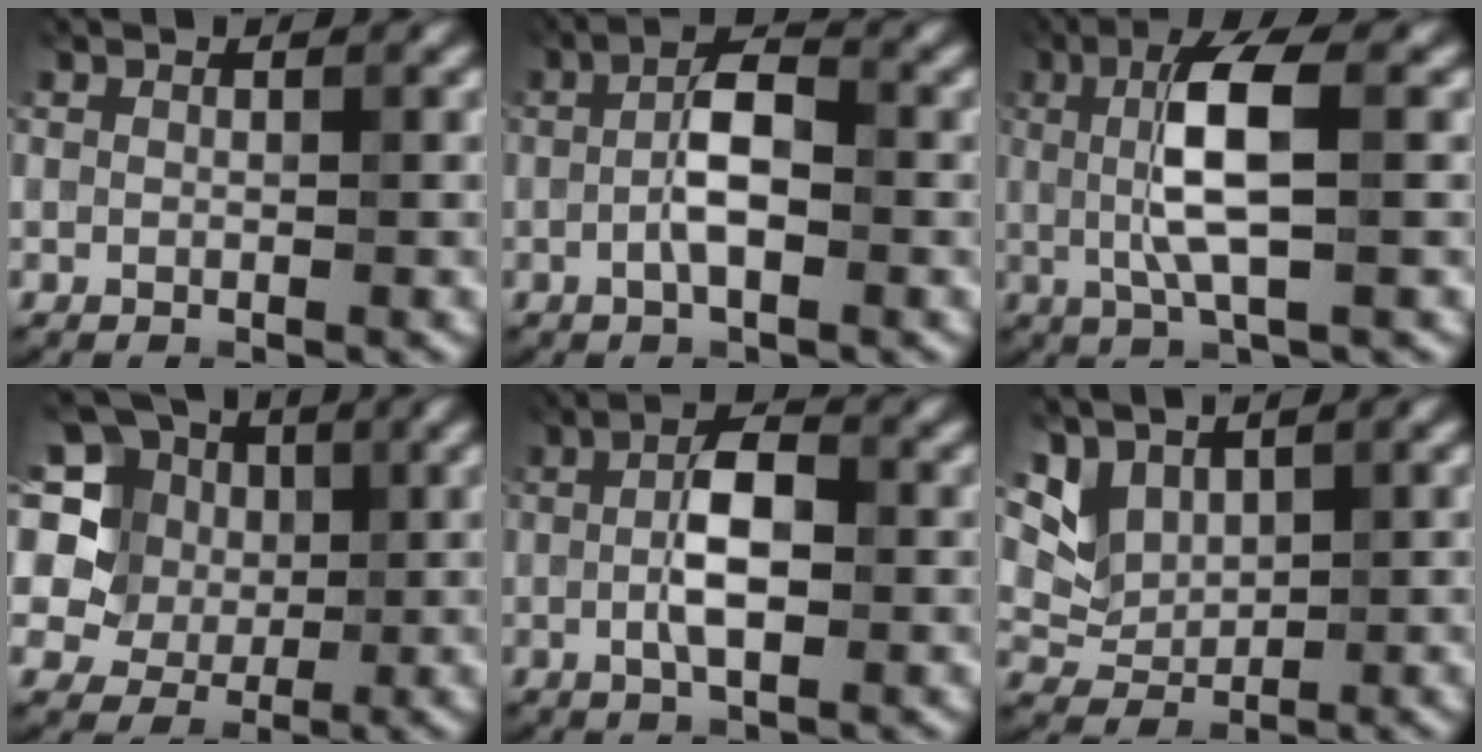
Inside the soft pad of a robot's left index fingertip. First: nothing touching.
{"total": 4.0, "force": [-0.8, 1.4, 3.7], "torque": [-0.068, 0.010, -0.022]}
{"total": 6.3, "force": [0.6, 1.5, 6.1], "torque": [-0.119, 0.004, 0.009]}
{"total": 11.6, "force": [6.1, 8.2, 5.6], "torque": [-0.122, 0.032, 0.090]}
{"total": 4.8, "force": [-0.2, 1.9, 4.4], "torque": [-0.083, 0.006, -0.009]}
{"total": 3.6, "force": [2.6, 2.0, 1.5], "torque": [-0.041, -0.008, 0.065]}